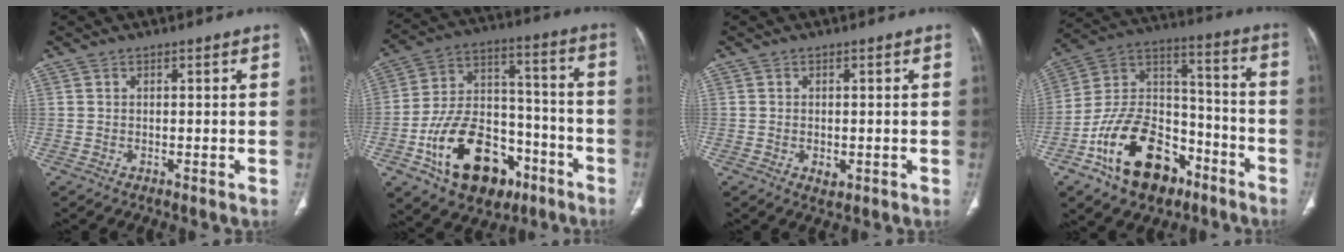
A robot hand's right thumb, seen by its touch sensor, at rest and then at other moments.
{"total": 22.2, "force": [-10.5, 13.8, 13.8], "torque": [-0.207, 0.080, -0.160]}
{"total": 2.1, "force": [-0.6, 1.3, 1.5], "torque": [-0.018, -0.001, -0.004]}
{"total": 21.4, "force": [-11.6, 13.0, 12.5], "torque": [-0.177, 0.091, -0.196]}